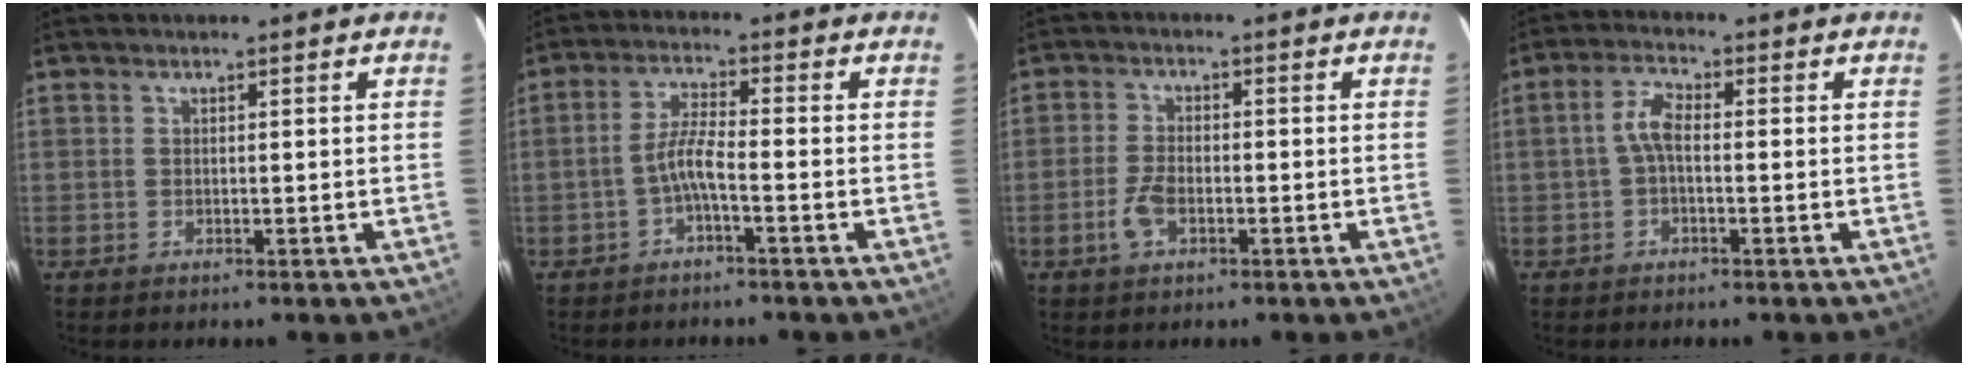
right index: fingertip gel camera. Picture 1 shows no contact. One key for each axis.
{"total": 4.0, "fx": -2.0, "fy": 0.2, "fz": 3.4, "tx": -0.077, "ty": 0.010, "tz": -0.041}
{"total": 4.7, "fx": -2.0, "fy": 2.5, "fz": 3.5, "tx": -0.081, "ty": 0.001, "tz": -0.038}
{"total": 3.6, "fx": -0.7, "fy": 1.5, "fz": 3.2, "tx": -0.070, "ty": 0.014, "tz": -0.016}